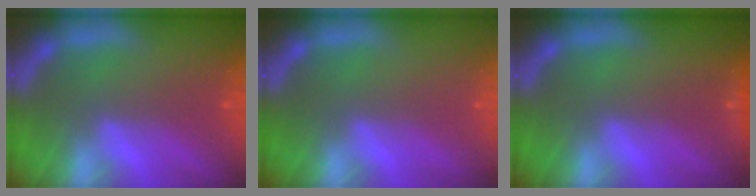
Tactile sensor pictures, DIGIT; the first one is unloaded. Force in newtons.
{"total": 0.0}
{"total": 0.9}